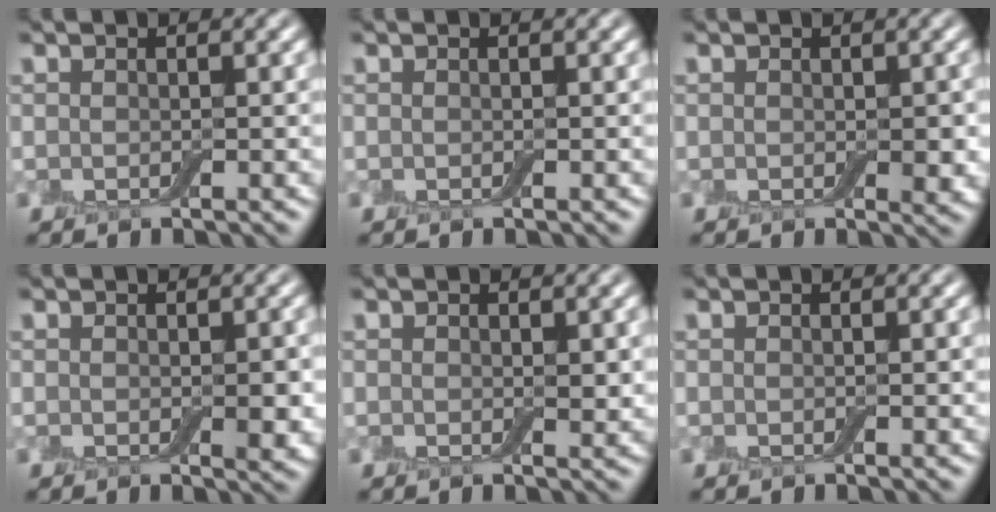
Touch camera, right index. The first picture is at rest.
{"total": 0.0}
{"total": 1.6, "force": [0.1, 0.9, 1.3], "torque": [-0.013, -0.003, 0.002]}
{"total": 1.9, "force": [-0.2, 0.8, 1.6], "torque": [-0.020, -0.006, -0.002]}
{"total": 1.0, "force": [0.2, 0.6, 0.8], "torque": [-0.008, -0.003, 0.004]}
{"total": 0.0}